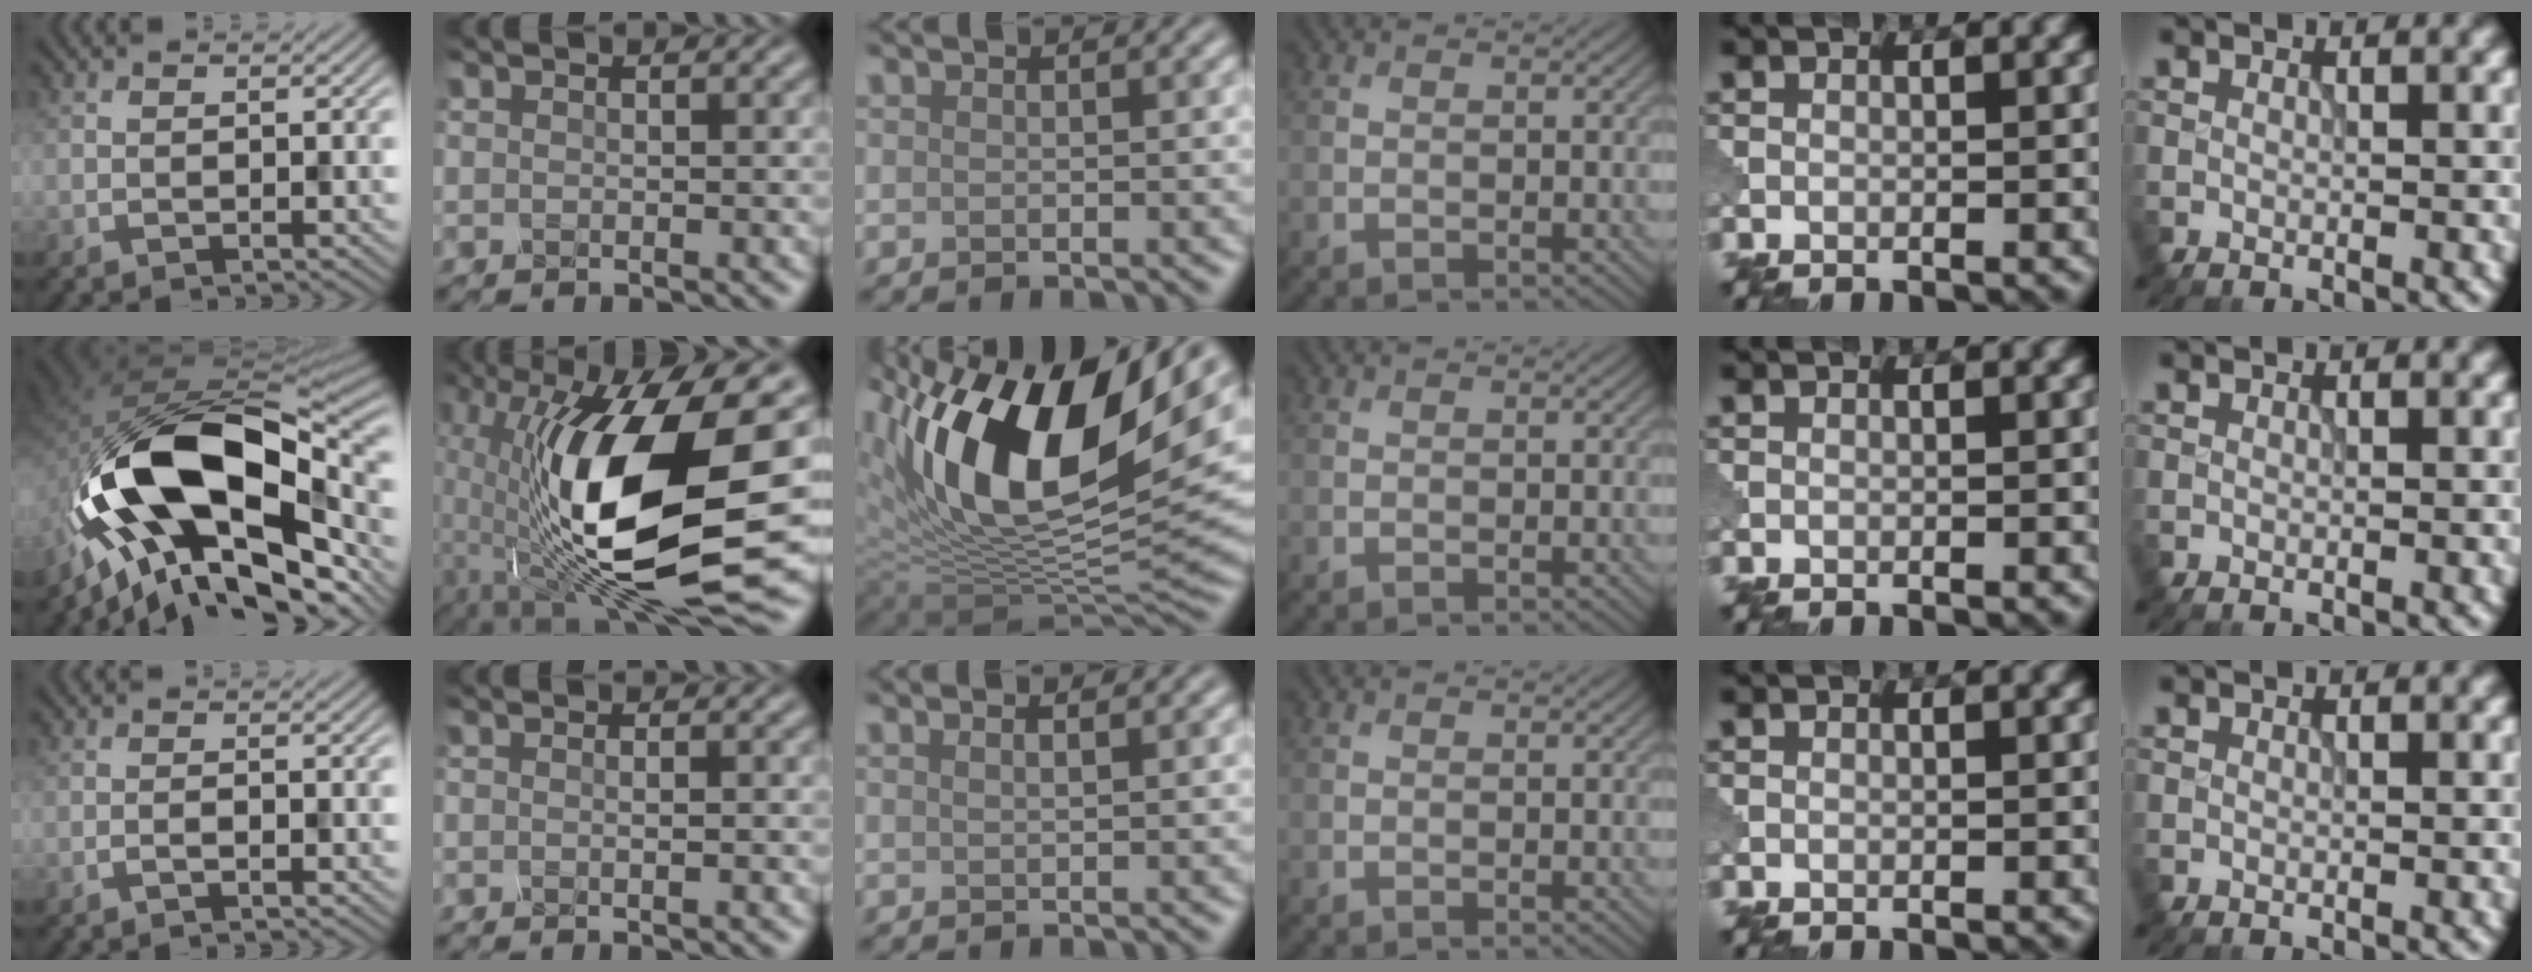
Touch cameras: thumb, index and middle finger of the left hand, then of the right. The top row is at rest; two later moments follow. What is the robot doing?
{"motion": "shake", "object": "medicine bottle"}